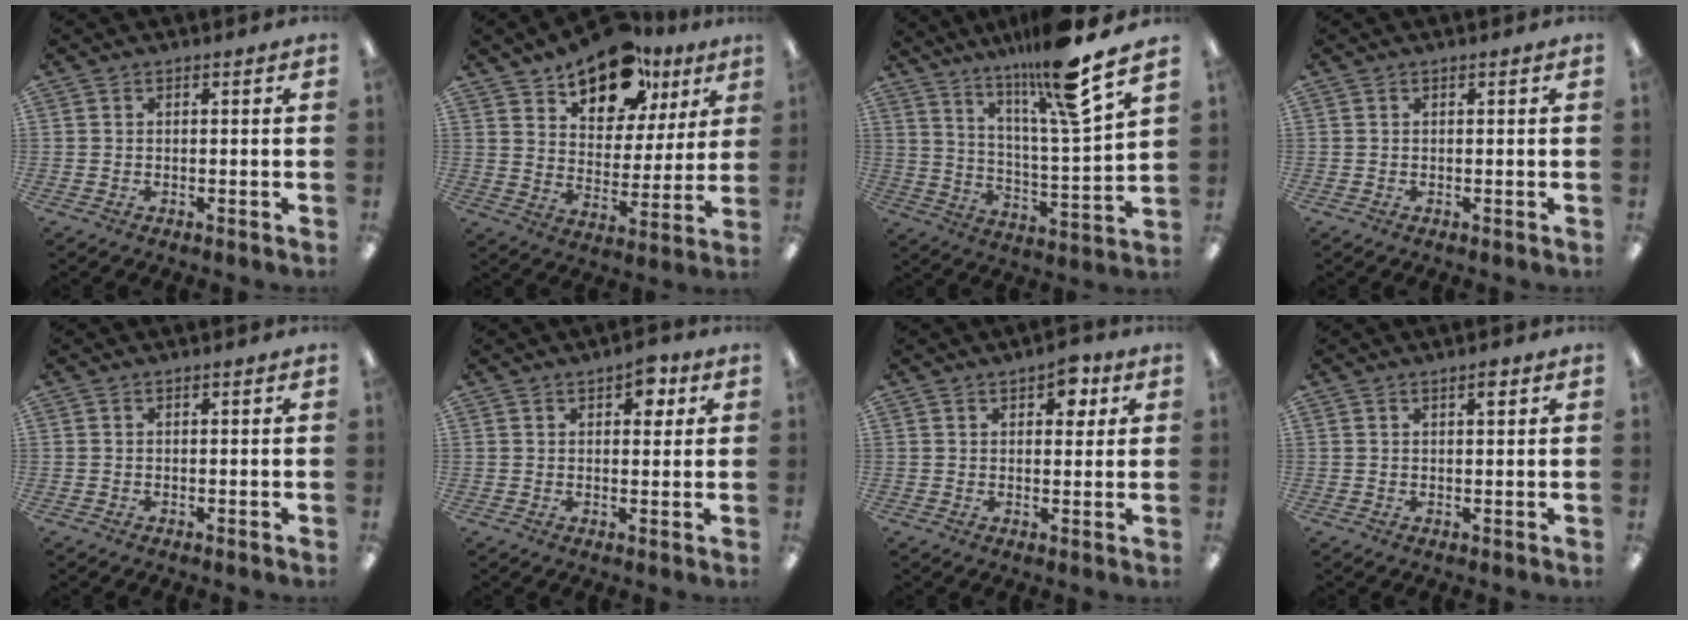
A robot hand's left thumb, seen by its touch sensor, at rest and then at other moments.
{"total": 17.2, "force": [12.3, 9.3, 7.7], "torque": [-0.117, -0.072, 0.218]}
{"total": 17.4, "force": [13.3, 0.9, 11.1], "torque": [-0.202, -0.076, 0.208]}
{"total": 0.0}
{"total": 0.0}
{"total": 5.5, "force": [2.8, 2.9, 3.7], "torque": [-0.037, -0.009, 0.043]}
{"total": 5.8, "force": [3.2, 3.1, 3.7], "torque": [-0.029, -0.011, 0.049]}
{"total": 2.2, "force": [1.6, 0.5, 1.4], "torque": [-0.015, -0.004, 0.023]}